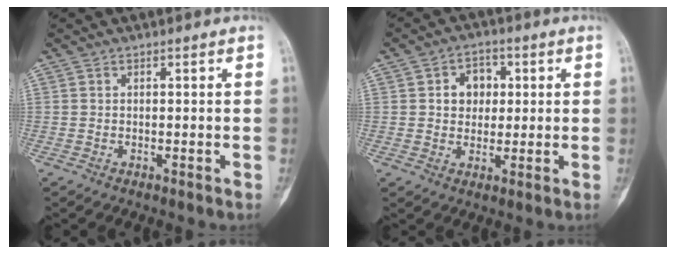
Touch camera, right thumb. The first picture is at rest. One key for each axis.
{"total": 6.2, "fx": 1.2, "fy": 5.0, "fz": 3.4, "tx": -0.019, "ty": 0.003, "tz": 0.016}